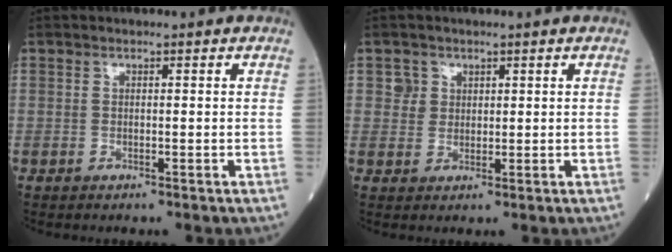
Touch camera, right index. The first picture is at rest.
{"total": 2.4, "force": [1.1, 2.1, 0.1], "torque": [0.007, 0.002, 0.014]}